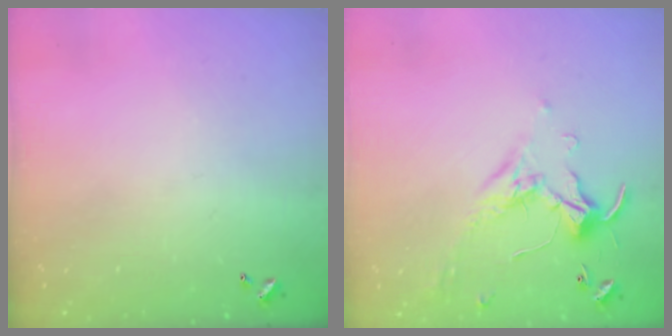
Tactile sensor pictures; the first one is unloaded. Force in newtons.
{"total": 0.0}